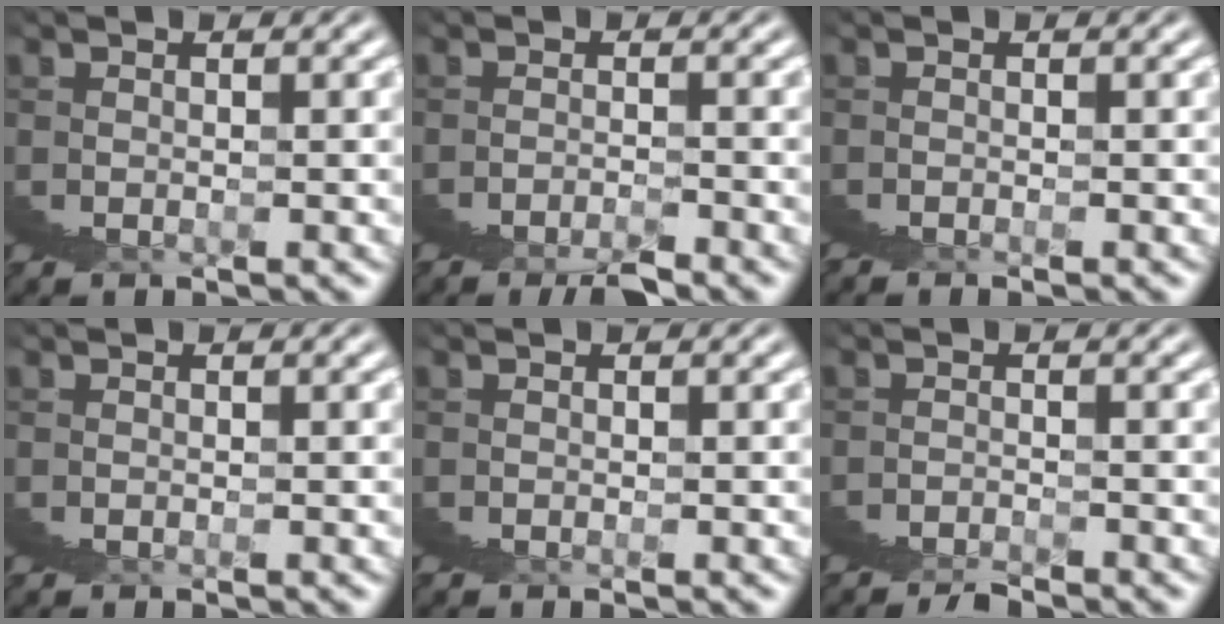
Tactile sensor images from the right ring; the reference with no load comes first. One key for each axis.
{"total": 1.3, "fx": -0.1, "fy": -1.2, "fz": -0.3, "tx": 0.031, "ty": 0.025, "tz": -0.014}
{"total": 0.5, "fx": 0.3, "fy": -0.3, "fz": -0.2, "tx": 0.008, "ty": 0.008, "tz": 0.002}
{"total": 0.0}
{"total": 0.0}
{"total": 1.3, "fx": -0.3, "fy": -1.1, "fz": -0.6, "tx": 0.032, "ty": 0.018, "tz": -0.014}